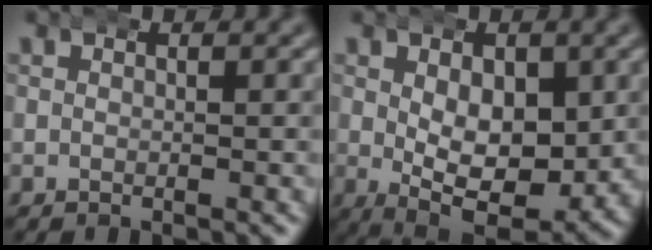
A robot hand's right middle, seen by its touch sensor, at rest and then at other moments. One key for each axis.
{"total": 9.5, "fx": -1.8, "fy": 5.7, "fz": 7.3, "tx": -0.110, "ty": -0.041, "tz": -0.013}